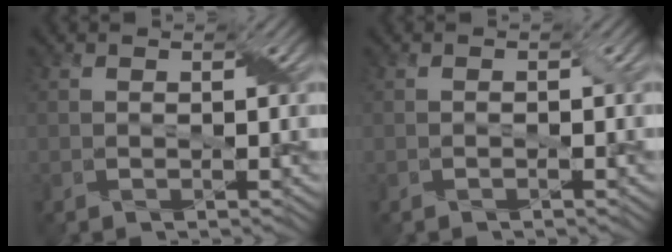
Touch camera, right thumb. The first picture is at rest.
{"total": 0.7, "force": [-0.3, 0.2, 0.6], "torque": [-0.010, 0.002, -0.004]}